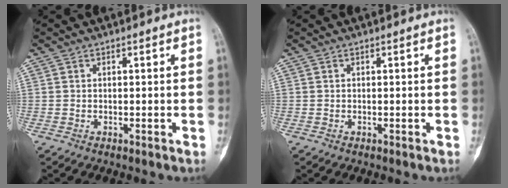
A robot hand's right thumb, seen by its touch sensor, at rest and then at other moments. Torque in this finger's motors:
{"motor_torque": [0.21, 0.11, -0.06, -0.05, 0.10]}